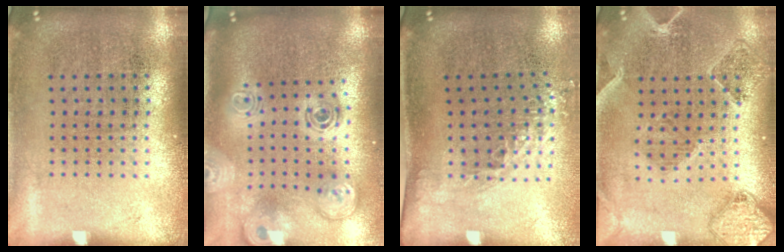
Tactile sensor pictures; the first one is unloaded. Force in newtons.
{"total": 2.9, "press": 2.1, "slide": 2.1}
{"total": 1.4, "press": 1.0, "slide": 1.0}
{"total": 0.7, "press": 0.7, "slide": 0.3}